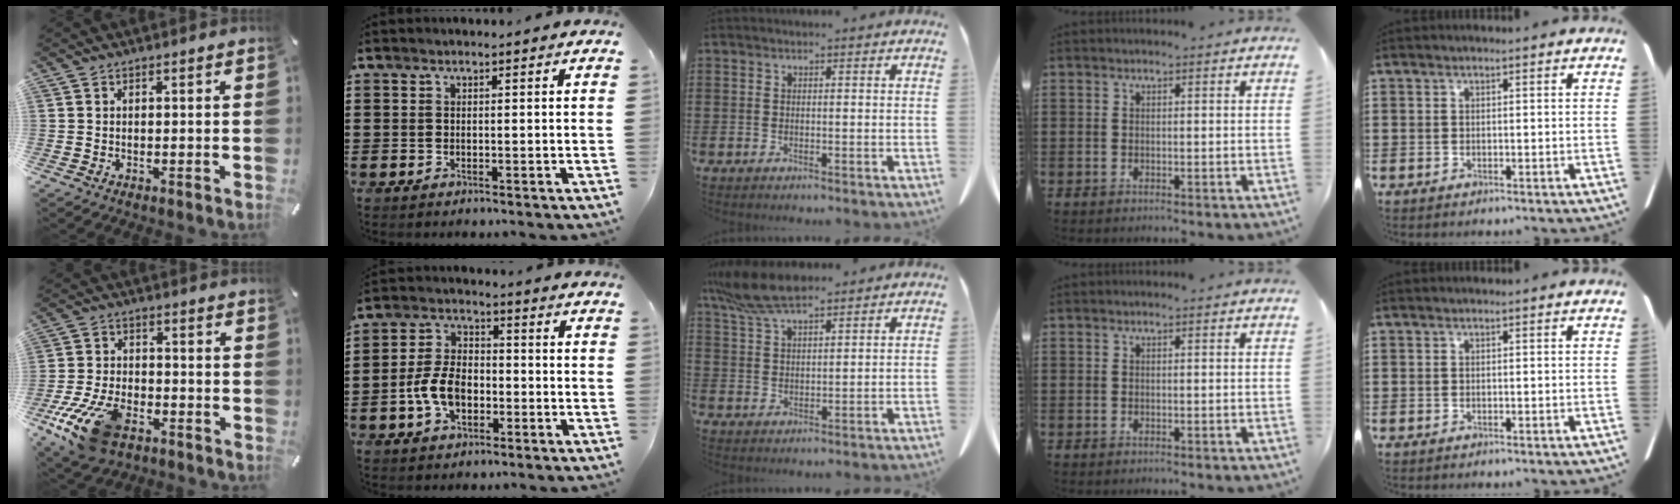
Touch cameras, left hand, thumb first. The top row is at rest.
{"thumb": {"total": 15.4, "force": [-8.6, 8.1, 9.9], "torque": [-0.197, 0.040, -0.147]}, "index": {"total": 7.5, "force": [-2.3, 4.6, 5.4], "torque": [-0.128, 0.005, -0.049]}, "middle": {"total": 7.9, "force": [6.2, 1.9, 4.5], "torque": [-0.113, -0.011, 0.115]}}